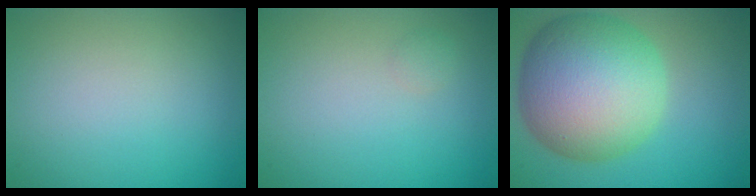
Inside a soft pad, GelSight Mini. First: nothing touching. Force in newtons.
{"total": 0.6, "press": 0.6, "slide": 0.0}
{"total": 13.0, "press": 13.0, "slide": 0.4}